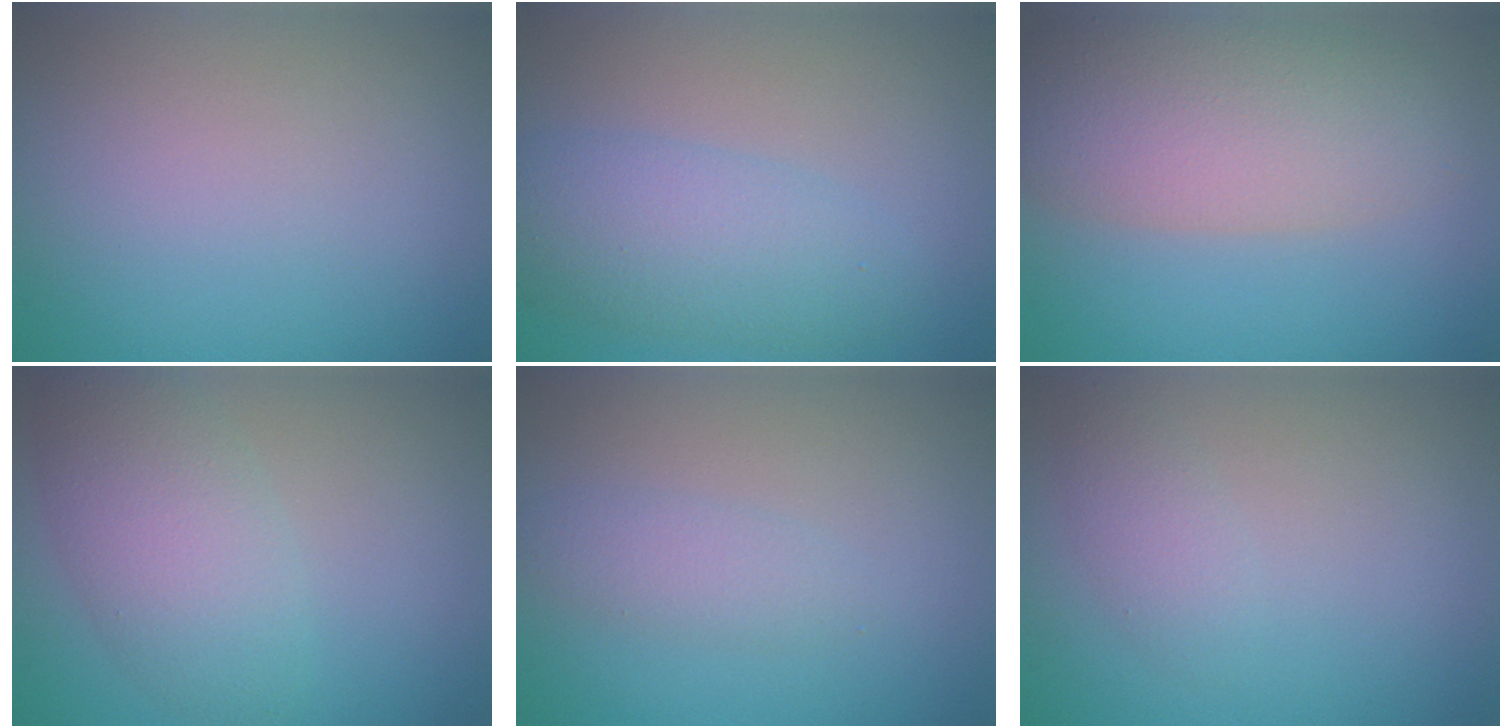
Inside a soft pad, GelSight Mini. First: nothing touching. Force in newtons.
{"total": 4.7, "press": 4.7, "slide": 0.1}
{"total": 7.5, "press": 7.5, "slide": 0.3}
{"total": 5.1, "press": 5.1, "slide": 0.2}
{"total": 1.7, "press": 1.7, "slide": 0.0}
{"total": 1.6, "press": 1.6, "slide": 0.1}